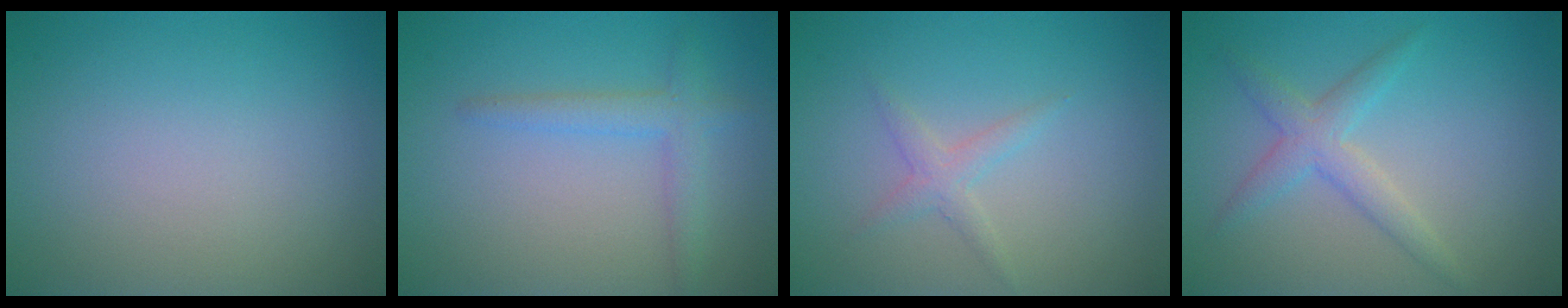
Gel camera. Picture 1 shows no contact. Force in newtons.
{"total": 2.3, "press": 2.3, "slide": 0.2}
{"total": 1.5, "press": 1.5, "slide": 0.1}
{"total": 2.6, "press": 2.6, "slide": 0.1}